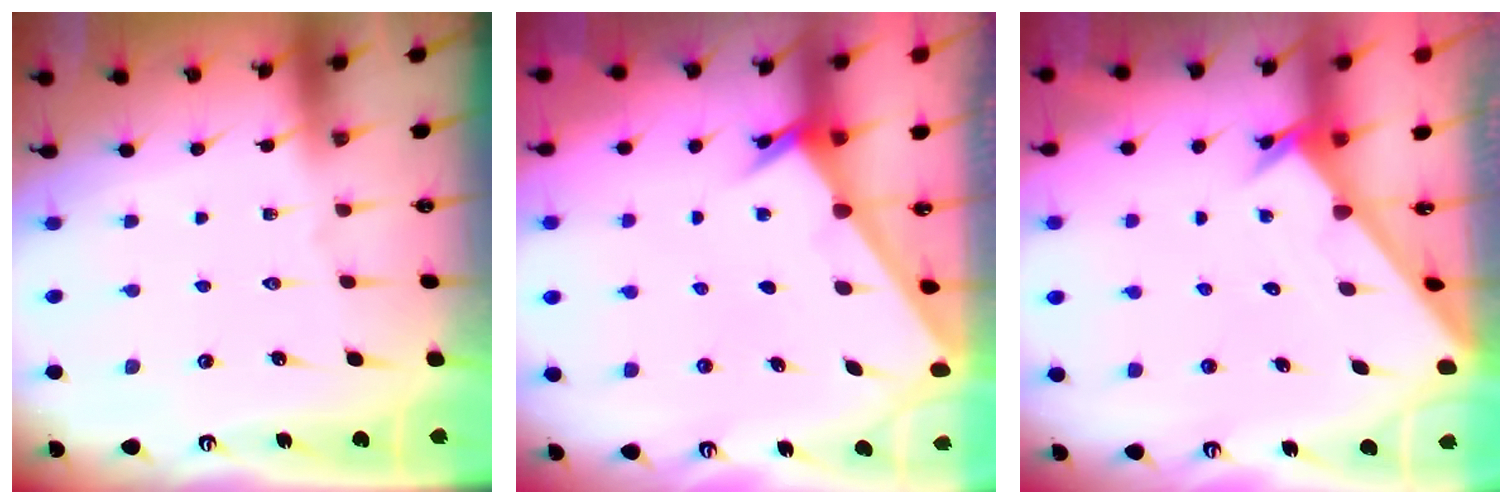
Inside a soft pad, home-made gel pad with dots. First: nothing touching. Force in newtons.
{"total": 2.2, "press": 2.2, "slide": 0.2}
{"total": 2.2, "press": 2.2, "slide": 0.1}